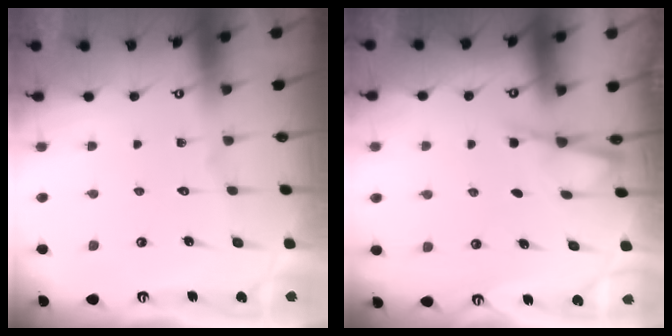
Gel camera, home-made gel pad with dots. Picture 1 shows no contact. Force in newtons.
{"total": 2.6, "press": 2.6, "slide": 0.3}